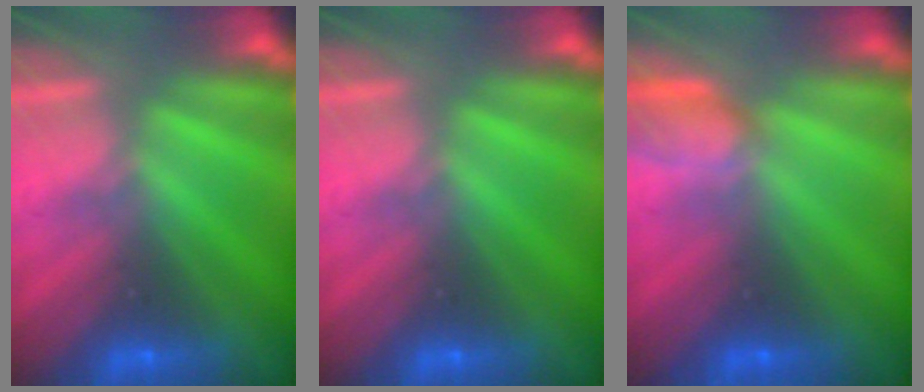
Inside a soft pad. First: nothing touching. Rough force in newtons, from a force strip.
{"total": 0.0}
{"total": 3.8}